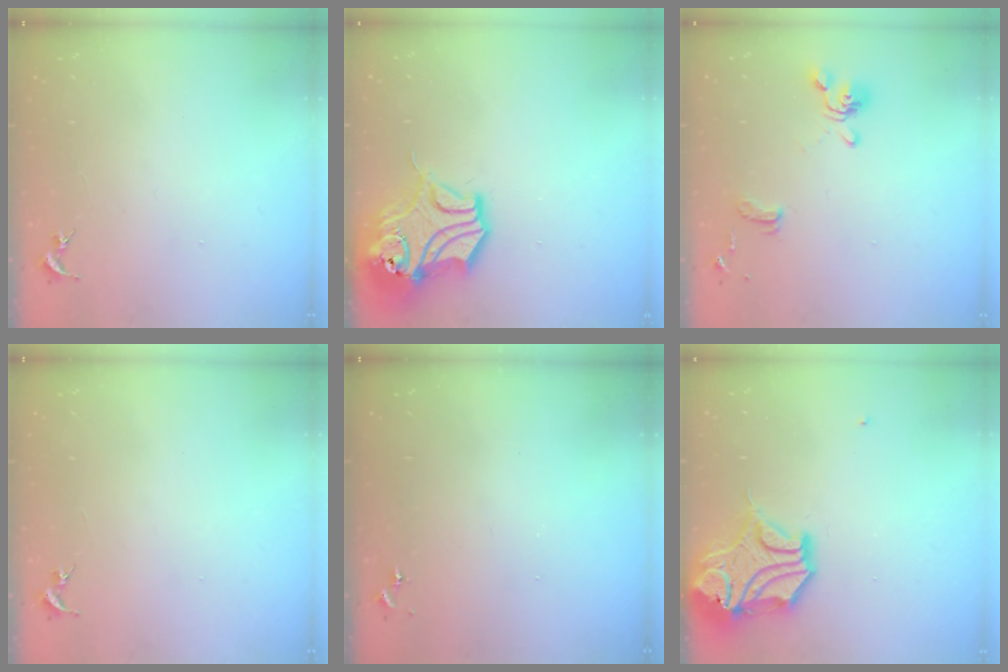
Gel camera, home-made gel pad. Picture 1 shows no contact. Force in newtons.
{"total": 15.4, "press": 15.2, "slide": 2.1}
{"total": 11.5, "press": 11.4, "slide": 1.1}
{"total": 0.0}
{"total": 0.0}
{"total": 15.3, "press": 15.2, "slide": 2.2}